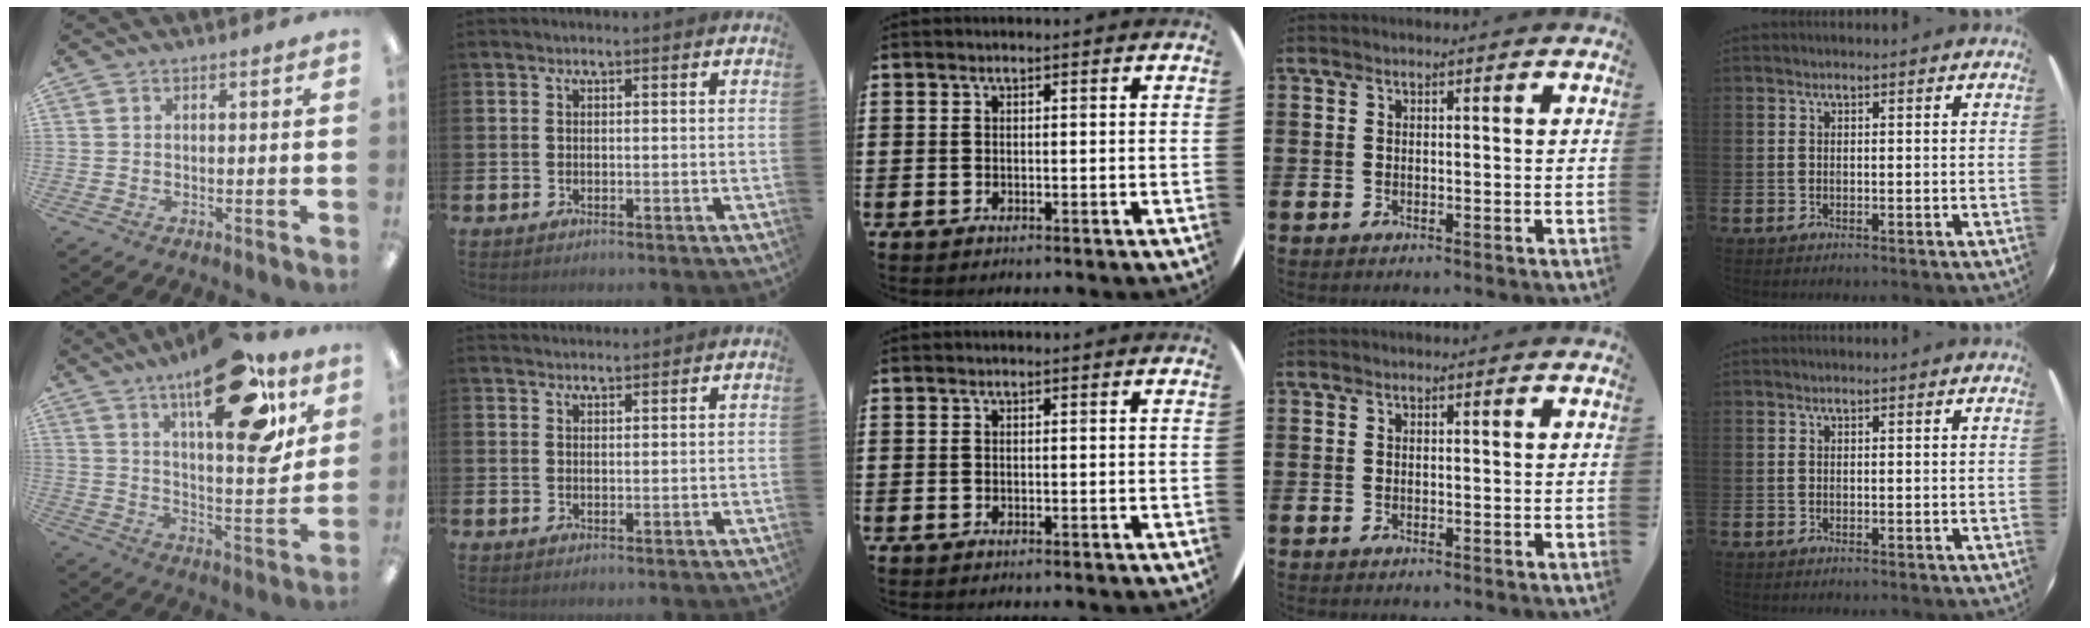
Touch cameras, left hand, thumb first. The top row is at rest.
{"thumb": {"total": 23.7, "force": [14.2, 8.3, 17.1], "torque": [-0.245, -0.077, 0.221]}, "index": {"total": 1.8, "force": [1.8, 0.3, 0.0], "torque": [0.006, -0.008, 0.031]}}